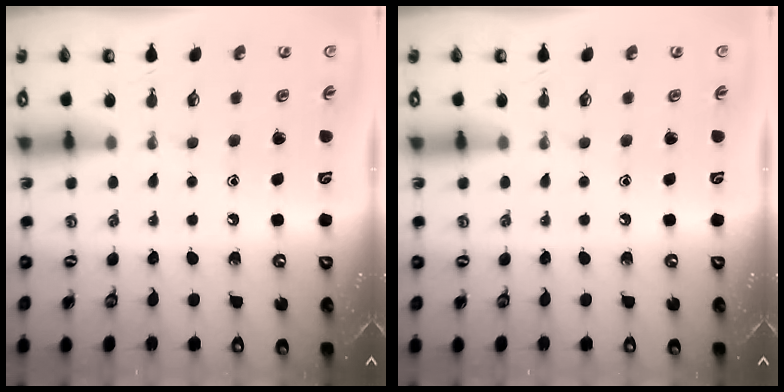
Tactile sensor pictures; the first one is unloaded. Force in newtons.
{"total": 0.0}